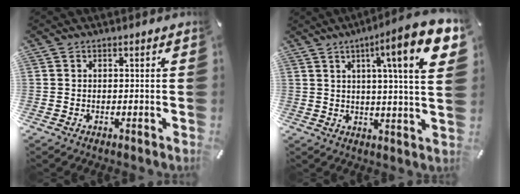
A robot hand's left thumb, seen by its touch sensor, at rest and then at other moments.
{"total": 17.3, "force": [7.1, 2.2, 15.6], "torque": [-0.236, -0.033, 0.095]}